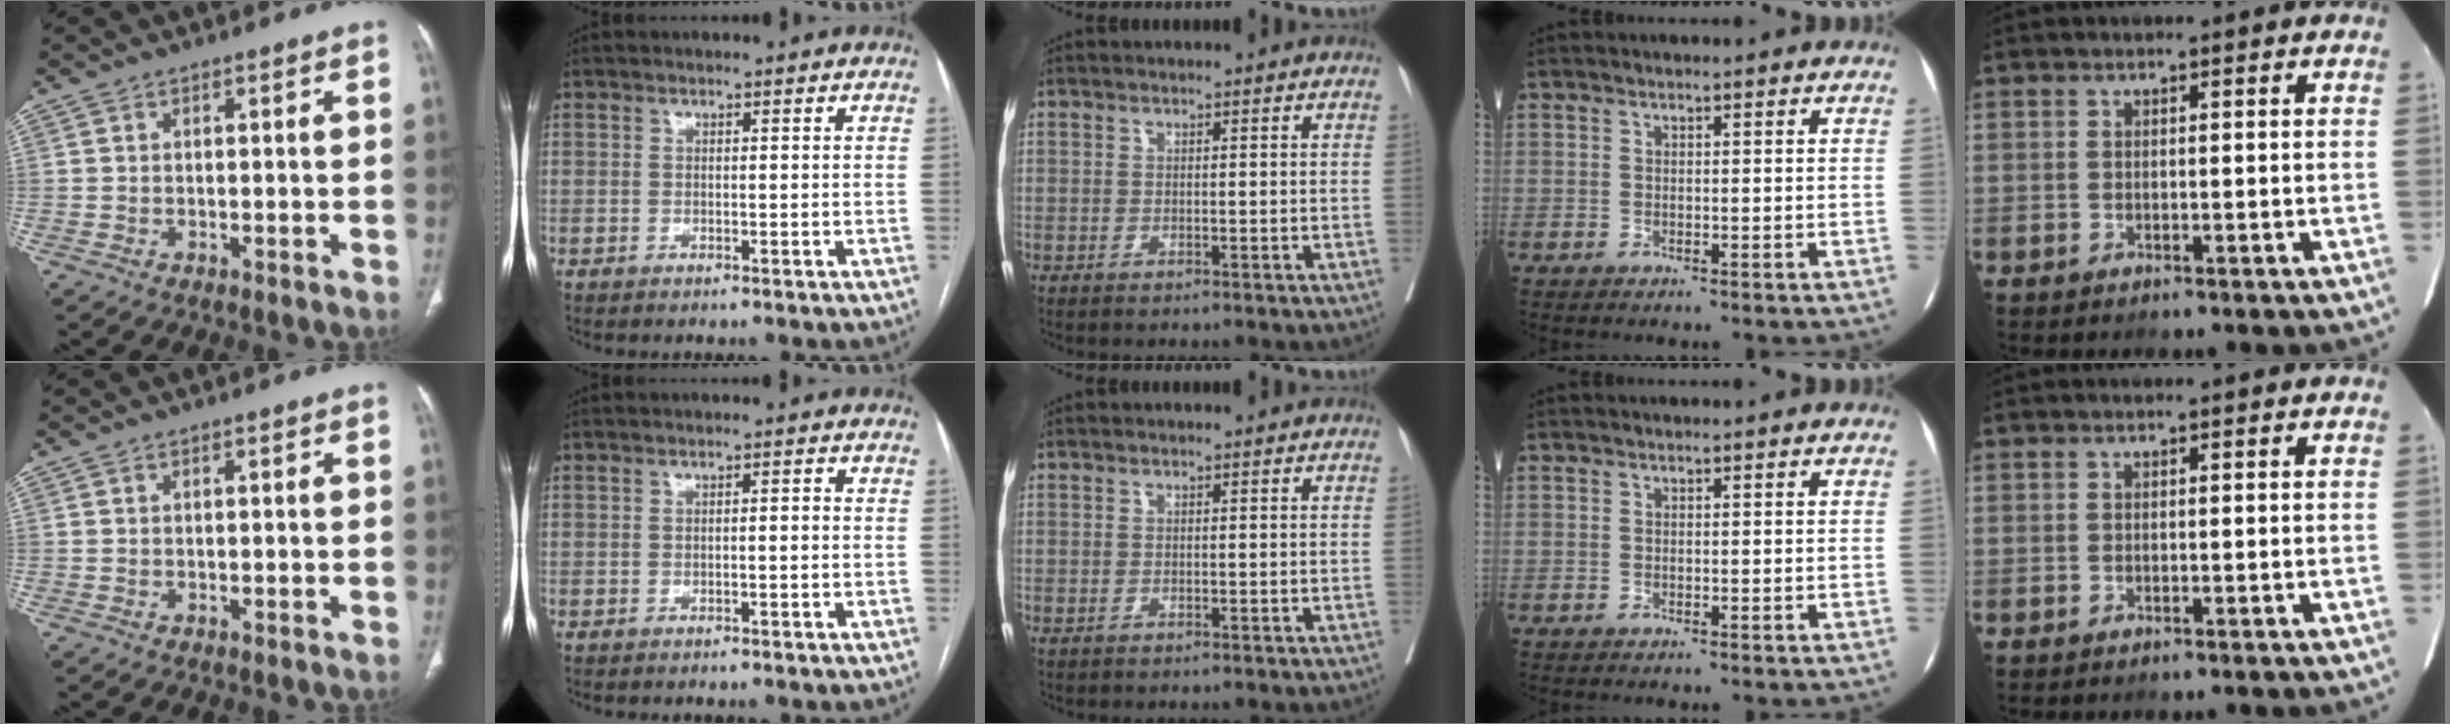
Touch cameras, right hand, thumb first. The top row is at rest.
{"thumb": {"total": 0.6, "force": [0.2, 0.3, 0.5], "torque": [-0.008, 0.000, 0.005]}, "index": {"total": 0.9, "force": [-0.2, 0.2, 0.8], "torque": [-0.013, 0.002, -0.001]}}